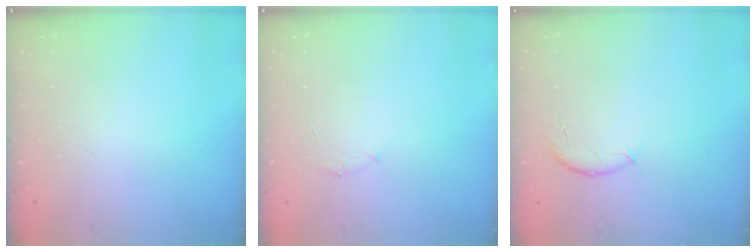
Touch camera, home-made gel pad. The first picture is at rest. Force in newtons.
{"total": 4.0, "press": 3.8, "slide": 1.2}
{"total": 6.1, "press": 6.0, "slide": 1.0}